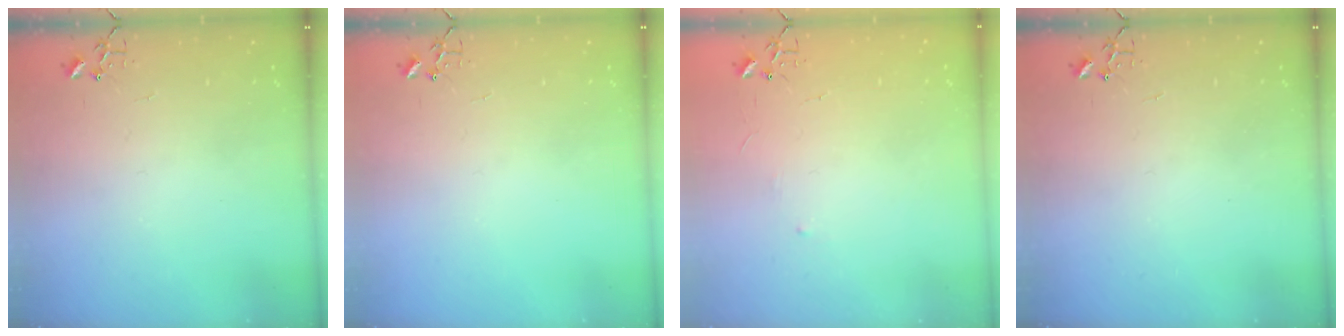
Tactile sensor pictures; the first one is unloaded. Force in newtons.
{"total": 0.0}
{"total": 2.9, "press": 2.9, "slide": 0.4}
{"total": 0.0}